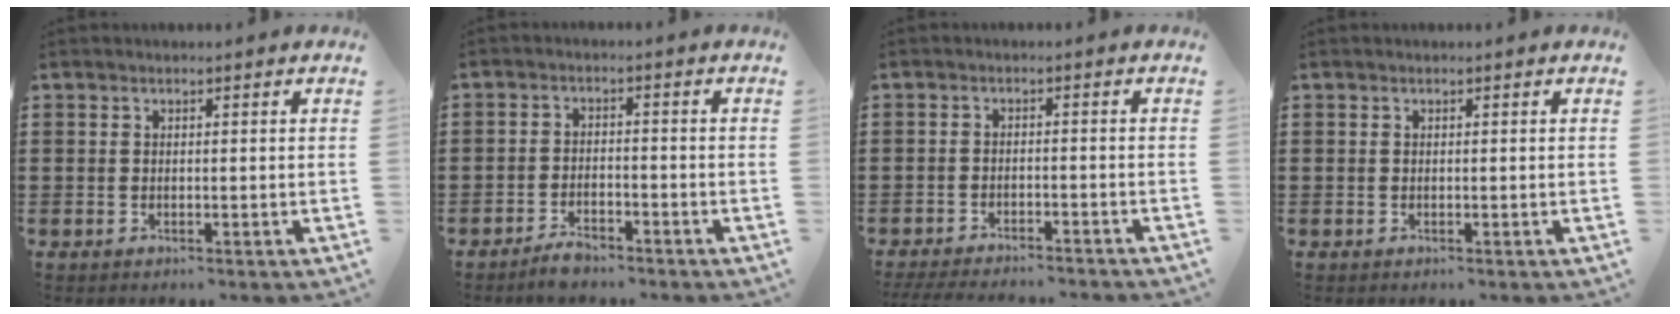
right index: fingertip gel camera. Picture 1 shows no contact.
{"total": 2.6, "force": [-2.4, 0.5, 0.8], "torque": [-0.017, 0.005, -0.047]}
{"total": 3.0, "force": [-3.0, -0.1, 0.6], "torque": [-0.017, -0.006, -0.063]}
{"total": 0.0}